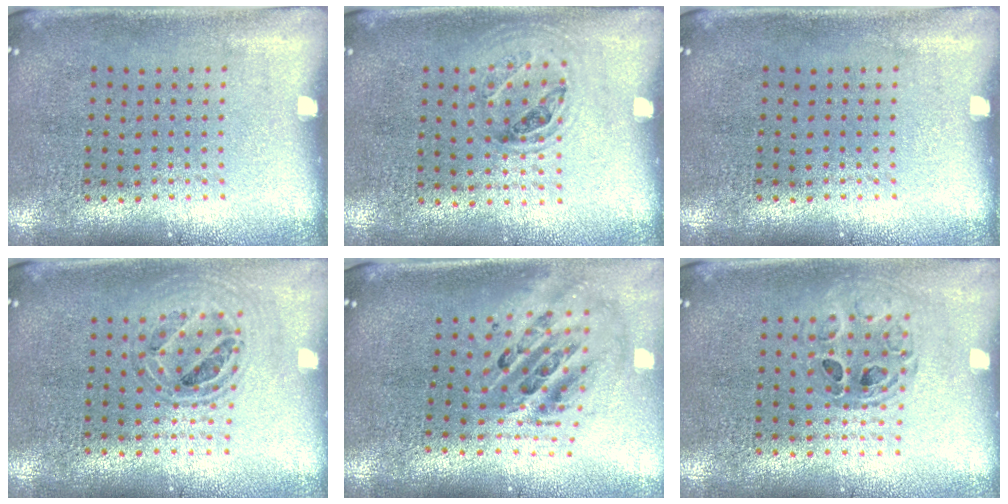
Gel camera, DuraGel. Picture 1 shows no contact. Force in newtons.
{"total": 0.9, "press": 0.8, "slide": 0.4}
{"total": 0.0}
{"total": 0.8, "press": 0.7, "slide": 0.3}
{"total": 2.5, "press": 1.7, "slide": 1.8}
{"total": 0.8, "press": 0.8, "slide": 0.1}